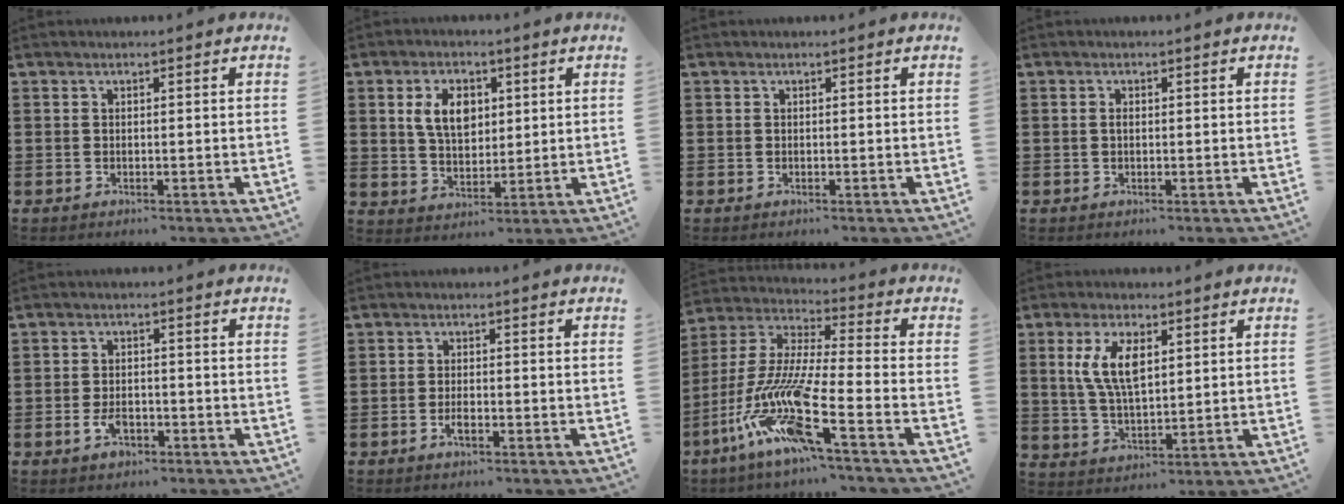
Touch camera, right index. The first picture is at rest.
{"total": 6.5, "force": [1.8, 4.2, 4.7], "torque": [-0.104, 0.010, 0.026]}
{"total": 0.0}
{"total": 0.8, "force": [0.0, 0.4, 0.7], "torque": [-0.016, 0.000, 0.000]}
{"total": 3.2, "force": [-1.4, 1.8, 2.2], "torque": [-0.050, -0.002, -0.028]}
{"total": 1.8, "force": [-0.9, 0.5, 1.5], "torque": [-0.027, -0.001, -0.016]}
{"total": 14.2, "force": [-8.6, 1.5, 11.2], "torque": [-0.252, -0.015, -0.170]}
{"total": 7.8, "force": [2.4, 3.3, 6.6], "torque": [-0.144, 0.006, 0.040]}